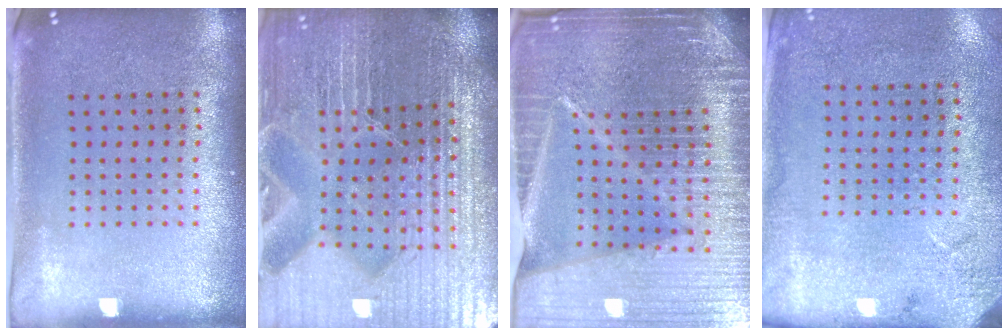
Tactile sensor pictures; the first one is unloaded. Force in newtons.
{"total": 5.7, "press": 5.3, "slide": 2.2}
{"total": 7.3, "press": 6.2, "slide": 3.9}
{"total": 2.7, "press": 2.2, "slide": 1.6}